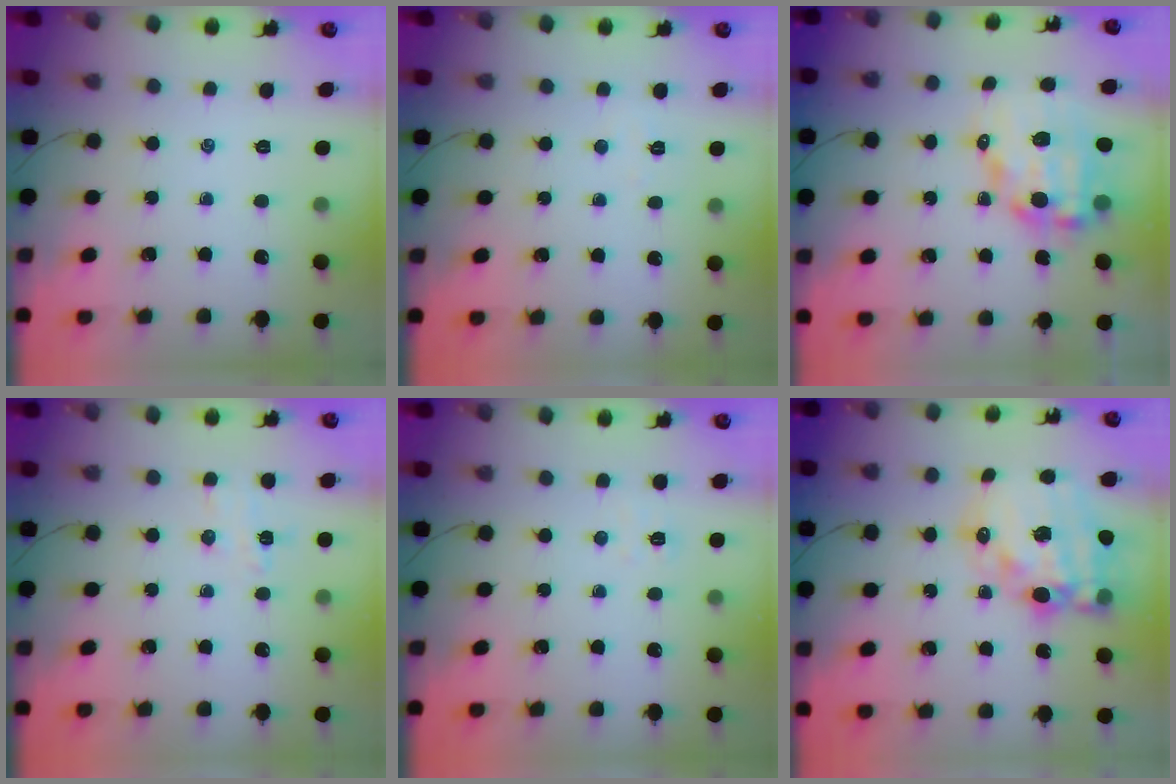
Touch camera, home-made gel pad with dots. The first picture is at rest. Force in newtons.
{"total": 2.4, "press": 2.3, "slide": 0.6}
{"total": 12.3, "press": 11.9, "slide": 3.0}
{"total": 6.2, "press": 6.1, "slide": 1.3}
{"total": 3.6, "press": 3.4, "slide": 1.1}
{"total": 20.4, "press": 19.9, "slide": 4.4}